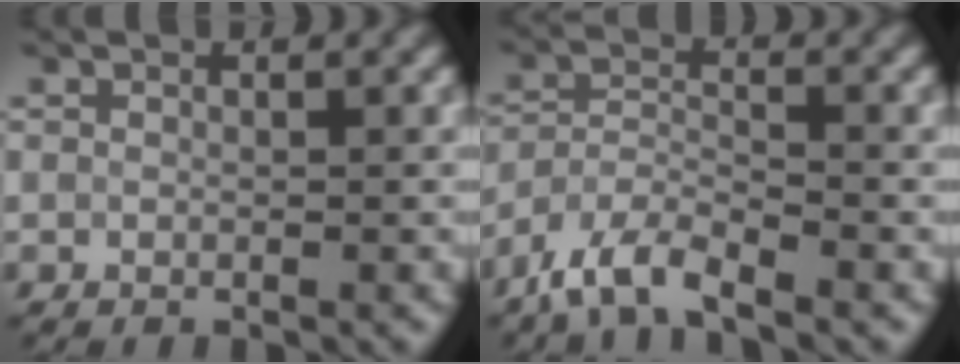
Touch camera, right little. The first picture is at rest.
{"total": 4.8, "force": [-3.7, 1.3, 2.7], "torque": [-0.054, -0.005, -0.080]}